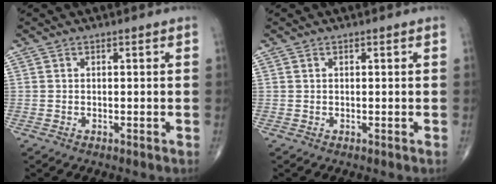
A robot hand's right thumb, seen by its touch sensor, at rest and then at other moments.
{"total": 0.0}